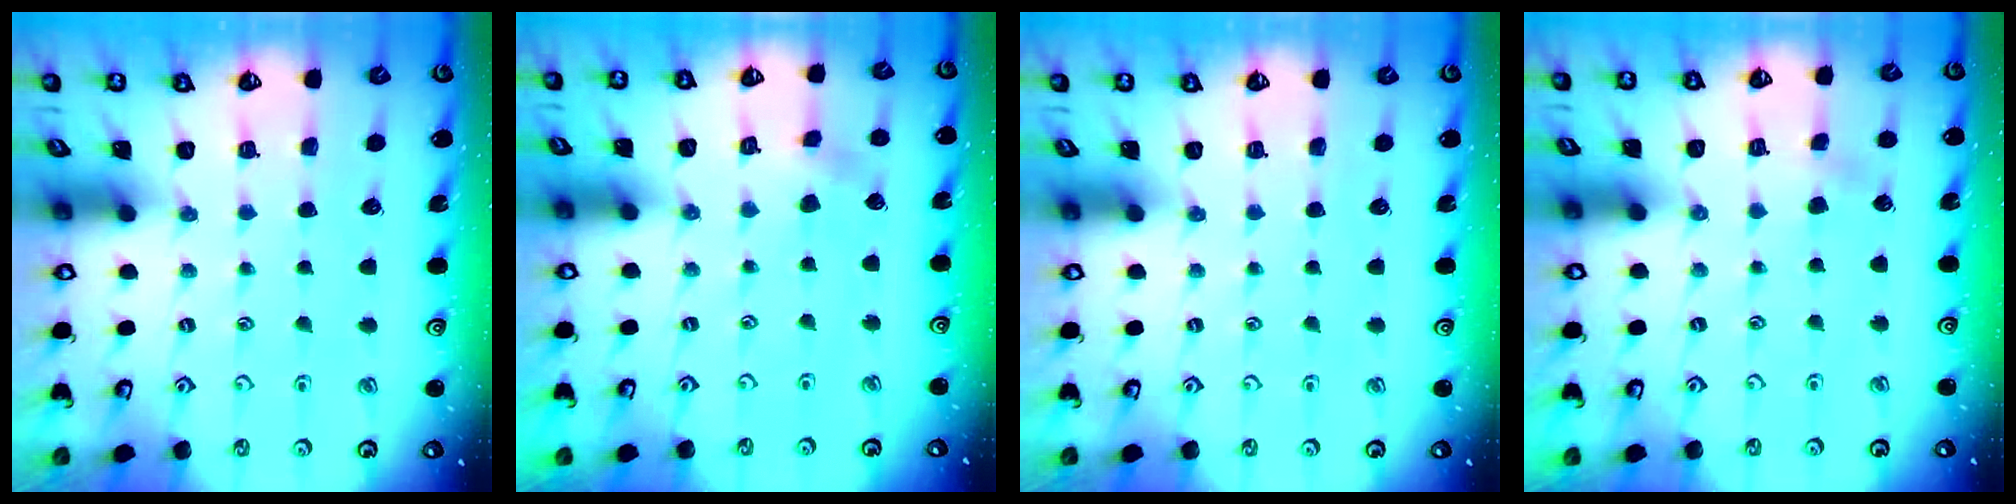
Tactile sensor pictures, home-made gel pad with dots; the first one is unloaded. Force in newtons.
{"total": 2.9, "press": 2.8, "slide": 0.8}
{"total": 0.0}
{"total": 1.8, "press": 1.7, "slide": 0.4}